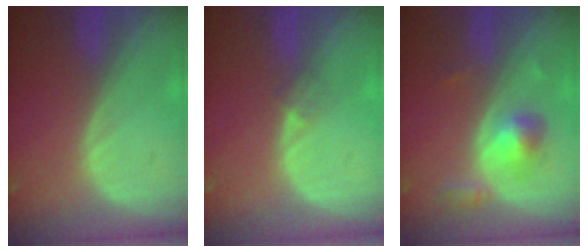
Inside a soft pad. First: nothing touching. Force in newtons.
{"total": 1.5, "press": 1.2, "slide": 1.0}
{"total": 4.4, "press": 4.4, "slide": 0.2}